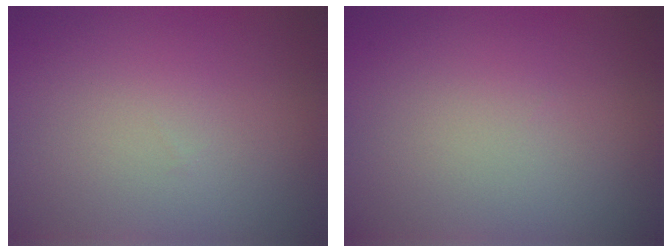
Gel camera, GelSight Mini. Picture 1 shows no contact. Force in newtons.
{"total": 0.0}